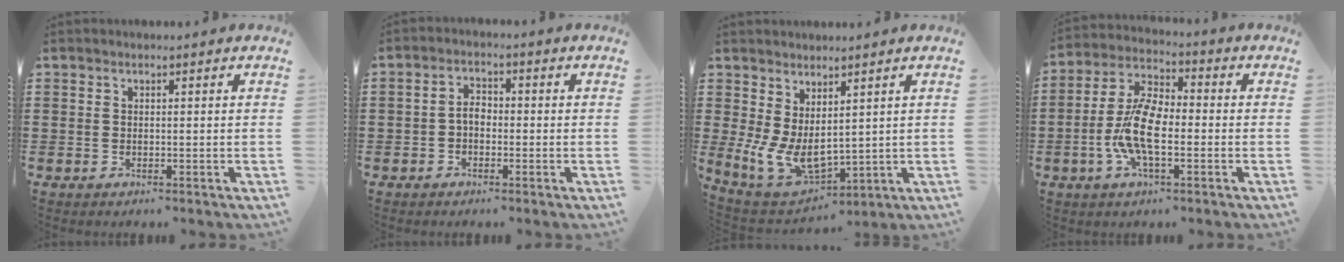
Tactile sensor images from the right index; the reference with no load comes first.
{"total": 2.7, "force": [-0.8, 1.6, 2.0], "torque": [-0.055, 0.000, -0.022]}
{"total": 6.3, "force": [1.1, 3.4, 5.1], "torque": [-0.134, -0.022, 0.024]}
{"total": 8.9, "force": [-2.2, 3.8, 7.8], "torque": [-0.179, -0.008, -0.046]}